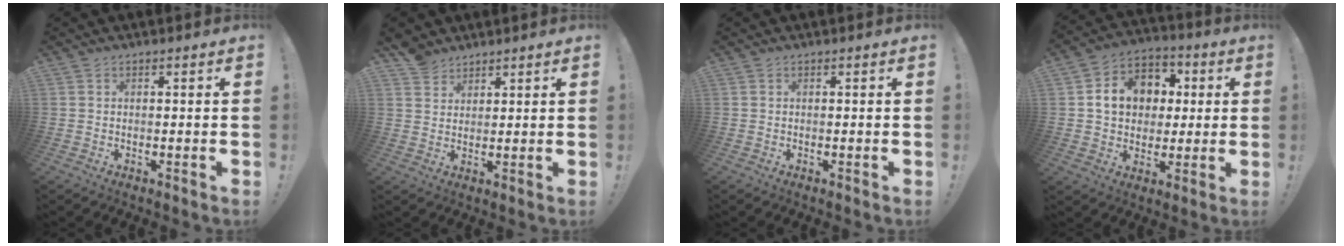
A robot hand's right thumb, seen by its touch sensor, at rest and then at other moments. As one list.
[{"total": 4.8, "force": [3.9, 2.7, 0.5], "torque": [-0.005, -0.024, 0.075]}, {"total": 0.0}, {"total": 13.8, "force": [2.4, 11.5, 7.1], "torque": [-0.096, 0.002, 0.054]}]